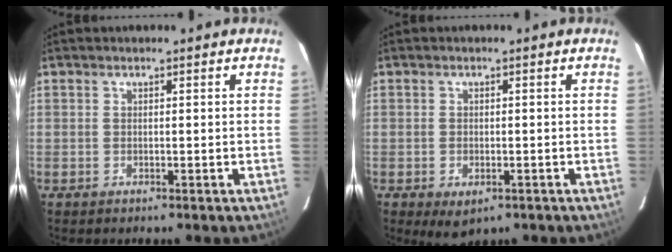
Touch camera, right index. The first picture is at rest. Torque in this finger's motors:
{"motor_torque": [0.31, -0.67, 0.20, 0.03]}